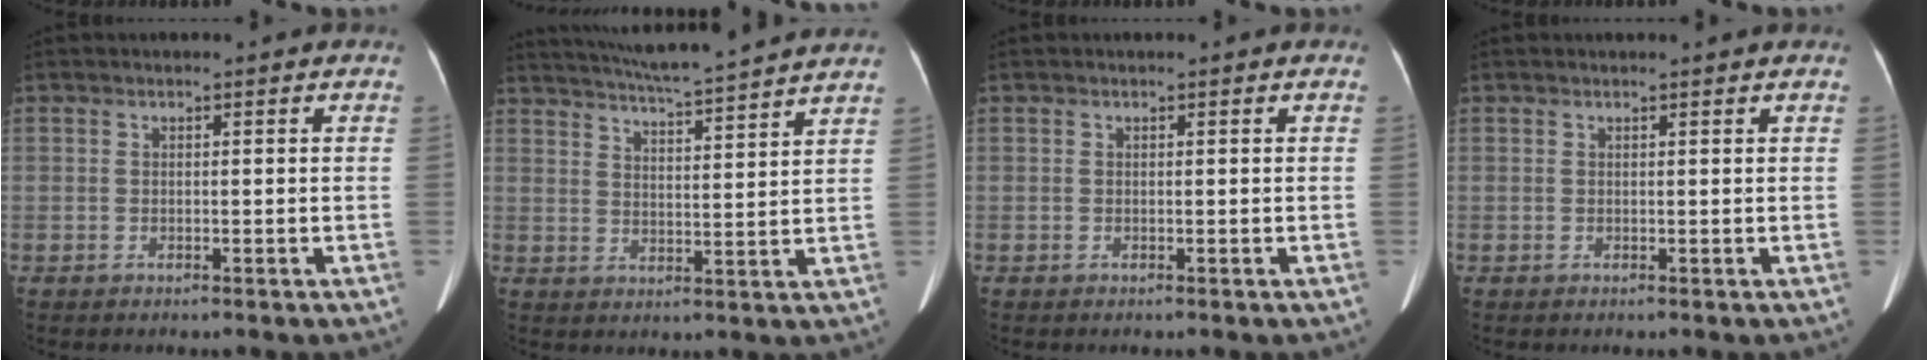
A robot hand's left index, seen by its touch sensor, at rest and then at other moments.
{"total": 15.8, "force": [14.4, -0.8, 6.4], "torque": [-0.117, 0.000, 0.200]}
{"total": 0.0}
{"total": 1.2, "force": [1.1, -0.2, 0.4], "torque": [-0.011, 0.004, 0.017]}